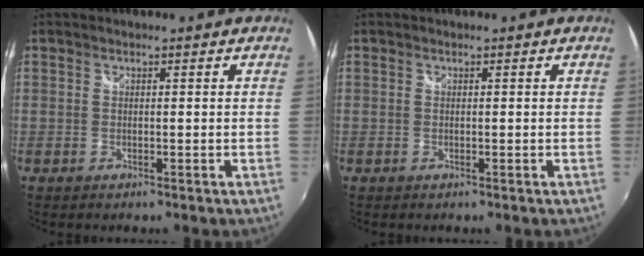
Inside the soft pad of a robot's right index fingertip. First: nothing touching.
{"total": 0.0}